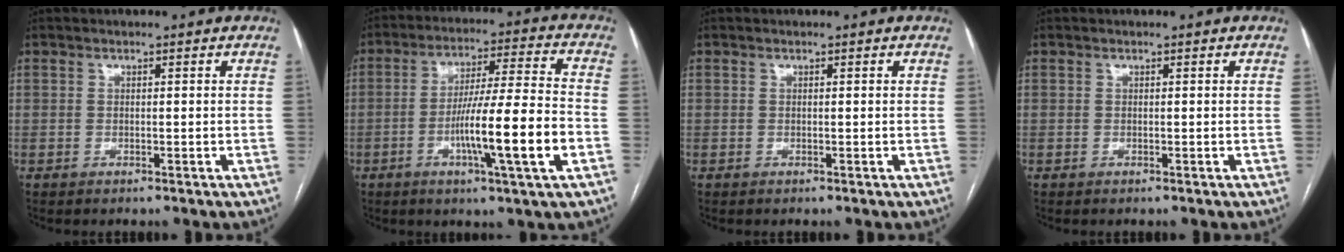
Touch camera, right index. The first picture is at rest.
{"total": 14.3, "force": [-4.3, -0.4, 13.6], "torque": [-0.233, -0.003, -0.074]}
{"total": 0.0}
{"total": 0.0}